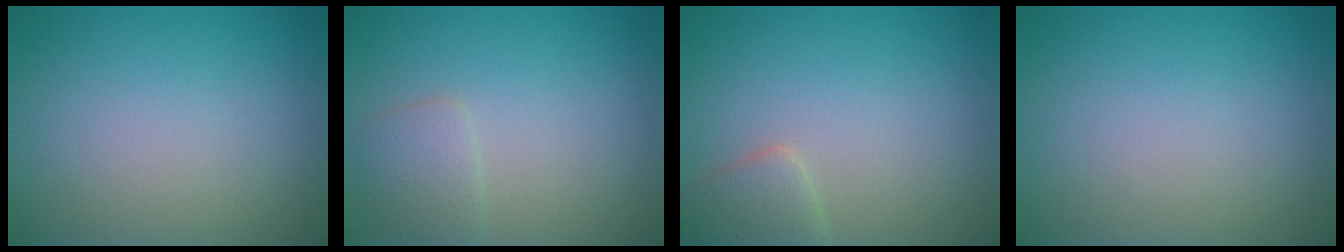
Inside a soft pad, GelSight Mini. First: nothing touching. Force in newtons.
{"total": 1.8, "press": 1.8, "slide": 0.0}
{"total": 2.3, "press": 2.3, "slide": 0.2}
{"total": 0.0}